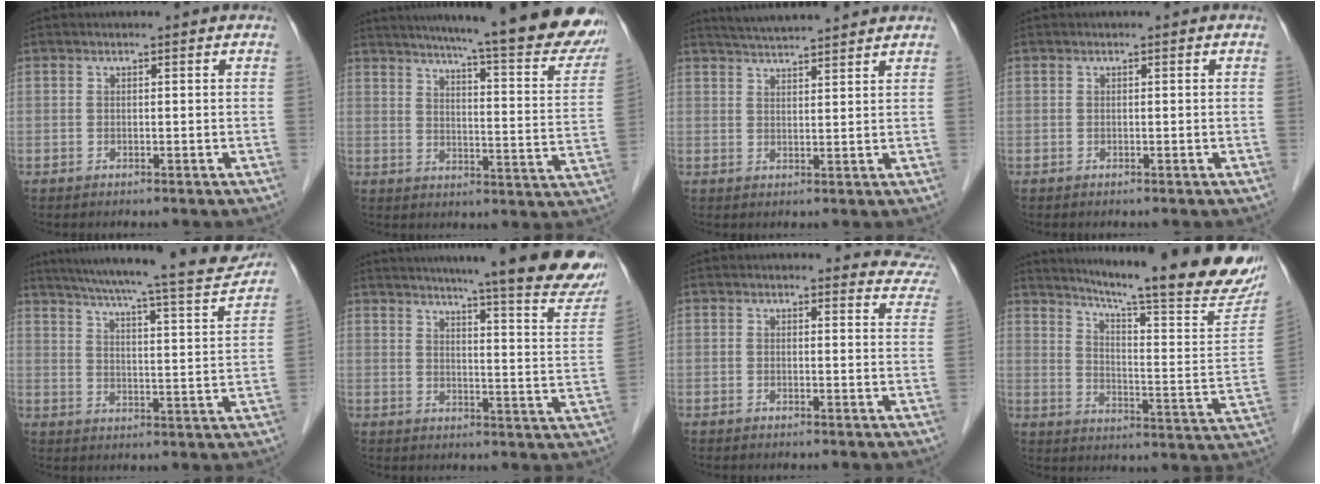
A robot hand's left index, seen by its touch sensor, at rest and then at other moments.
{"total": 25.8, "force": [22.5, 1.2, 12.4], "torque": [-0.179, -0.074, 0.274]}
{"total": 8.7, "force": [8.1, 0.0, 3.0], "torque": [-0.057, 0.026, 0.121]}
{"total": 0.0}
{"total": 20.7, "force": [18.3, 1.4, 9.5], "torque": [-0.152, -0.024, 0.241]}
{"total": 24.3, "force": [21.3, 0.7, 11.7], "torque": [-0.156, -0.083, 0.250]}
{"total": 6.3, "force": [5.9, 2.1, -0.2], "torque": [0.040, -0.025, 0.024]}
{"total": 26.4, "force": [21.9, 1.6, 14.7], "torque": [-0.220, -0.073, 0.278]}